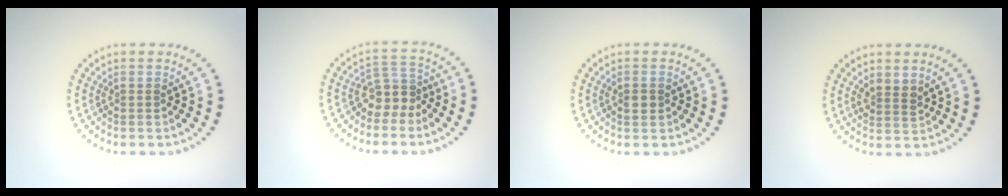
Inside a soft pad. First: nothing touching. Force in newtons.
{"total": 2.8, "press": 2.1, "slide": 1.8}
{"total": 1.1, "press": 1.1, "slide": 0.1}
{"total": 1.7, "press": 1.4, "slide": 1.0}